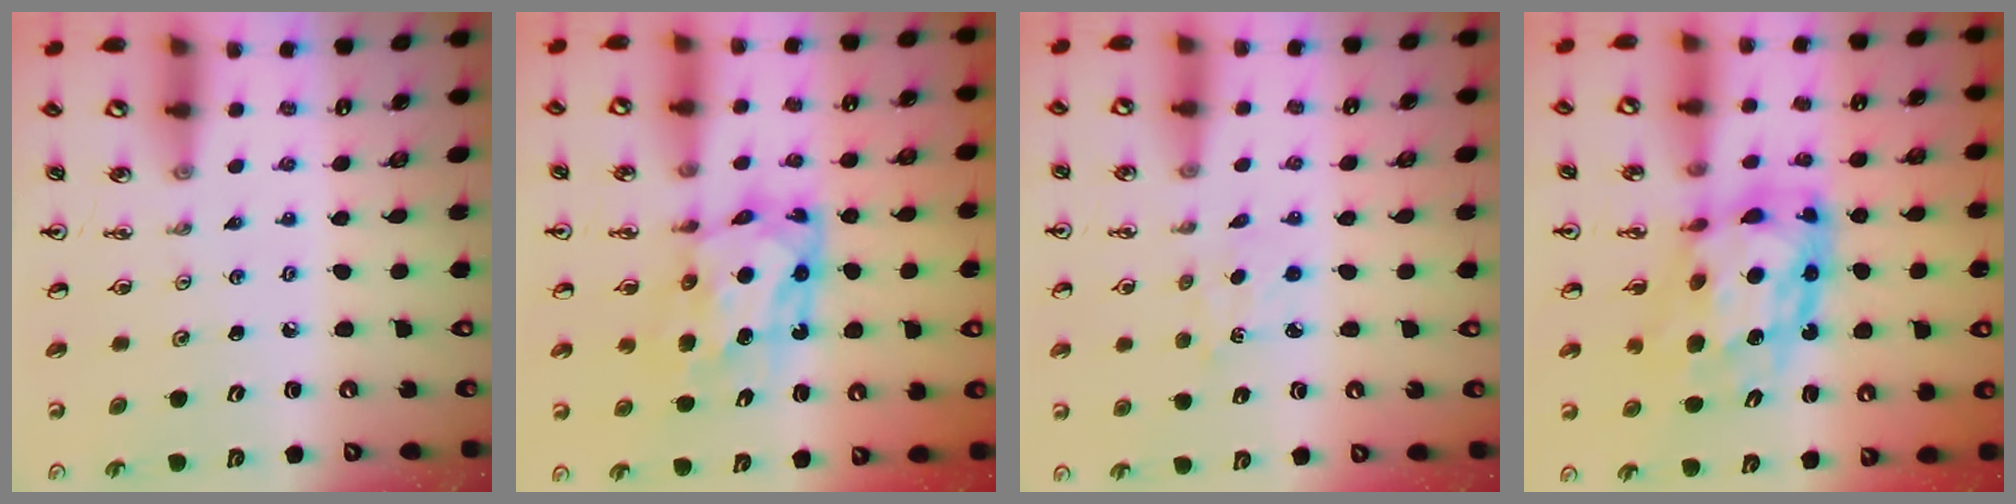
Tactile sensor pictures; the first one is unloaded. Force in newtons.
{"total": 9.0, "press": 9.0, "slide": 0.7}
{"total": 3.3, "press": 3.3, "slide": 0.5}
{"total": 12.5, "press": 12.4, "slide": 1.3}